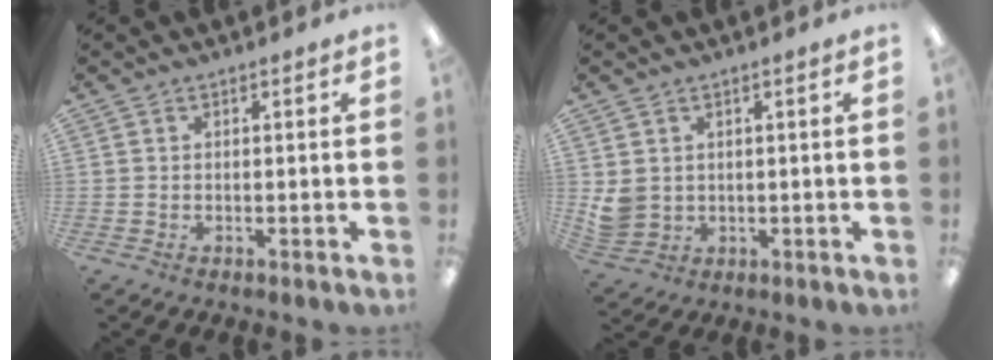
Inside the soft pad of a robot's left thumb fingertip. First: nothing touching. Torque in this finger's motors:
{"motor_torque": [0.63, 0.87, 0.53, -0.33, 0.01]}